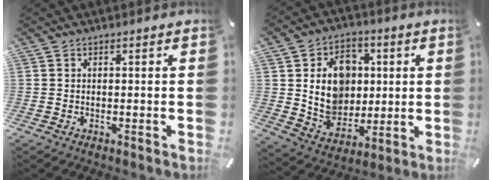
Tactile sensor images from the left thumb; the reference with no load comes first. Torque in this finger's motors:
{"motor_torque": [1.91, 1.93, 1.27, -0.22, 0.24]}